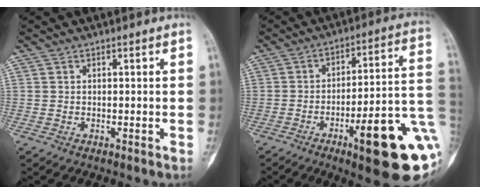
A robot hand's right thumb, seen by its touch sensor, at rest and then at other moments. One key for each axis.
{"total": 21.6, "fx": -7.4, "fy": 4.9, "fz": 19.7, "tx": -0.207, "ty": 0.032, "tz": -0.095}